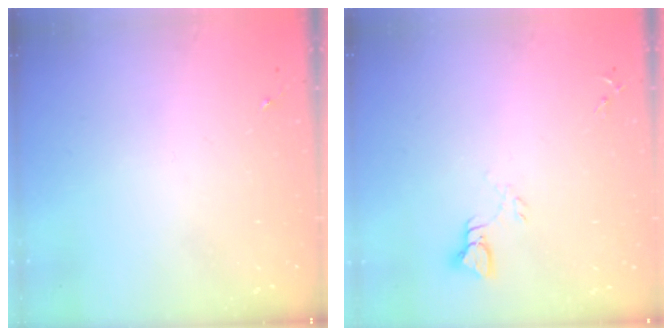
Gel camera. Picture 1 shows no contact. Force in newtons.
{"total": 3.3, "press": 3.3, "slide": 0.3}